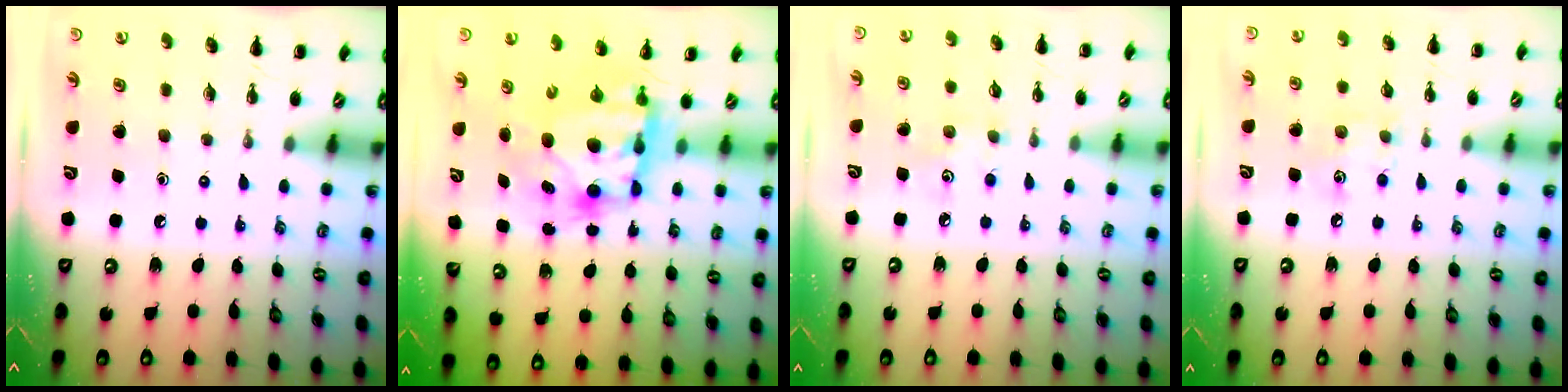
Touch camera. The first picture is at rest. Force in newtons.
{"total": 10.0, "press": 9.8, "slide": 2.4}
{"total": 3.3, "press": 3.2, "slide": 0.8}
{"total": 6.5, "press": 6.3, "slide": 1.4}